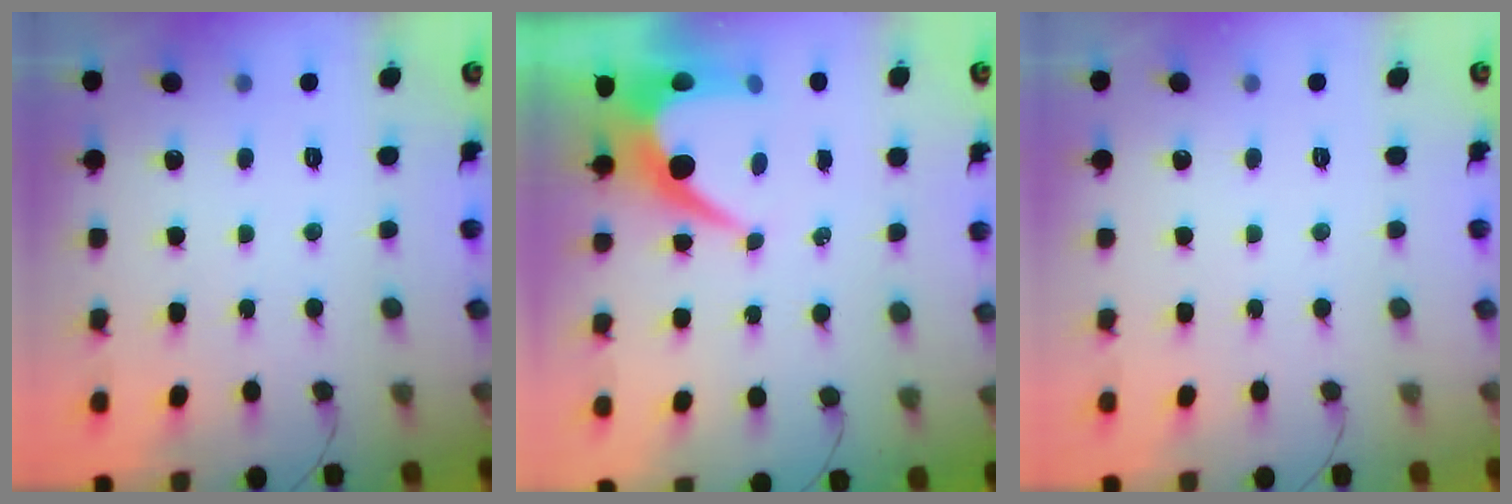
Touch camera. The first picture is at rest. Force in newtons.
{"total": 8.9, "press": 8.9, "slide": 0.5}
{"total": 0.0}